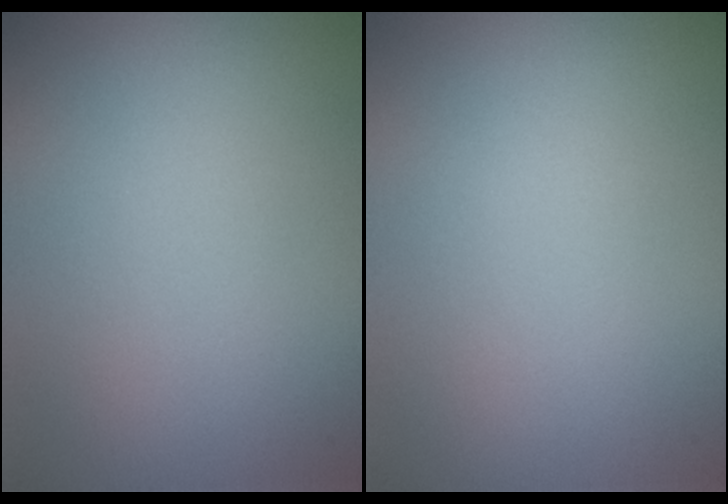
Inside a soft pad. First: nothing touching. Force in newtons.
{"total": 0.0}